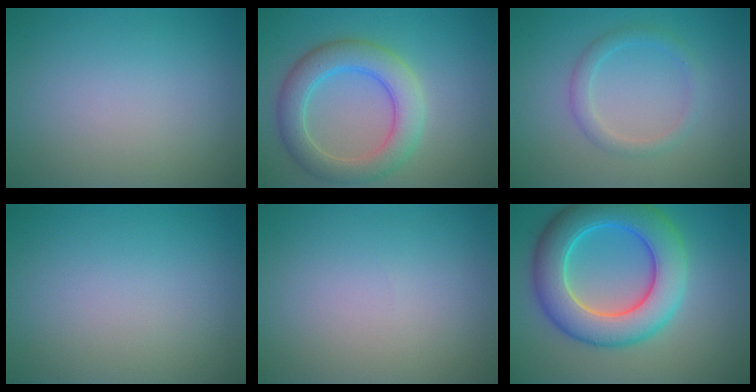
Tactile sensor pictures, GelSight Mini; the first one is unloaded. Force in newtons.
{"total": 5.4, "press": 5.4, "slide": 0.1}
{"total": 1.9, "press": 1.9, "slide": 0.1}
{"total": 0.0}
{"total": 0.0}
{"total": 9.0, "press": 9.0, "slide": 0.3}